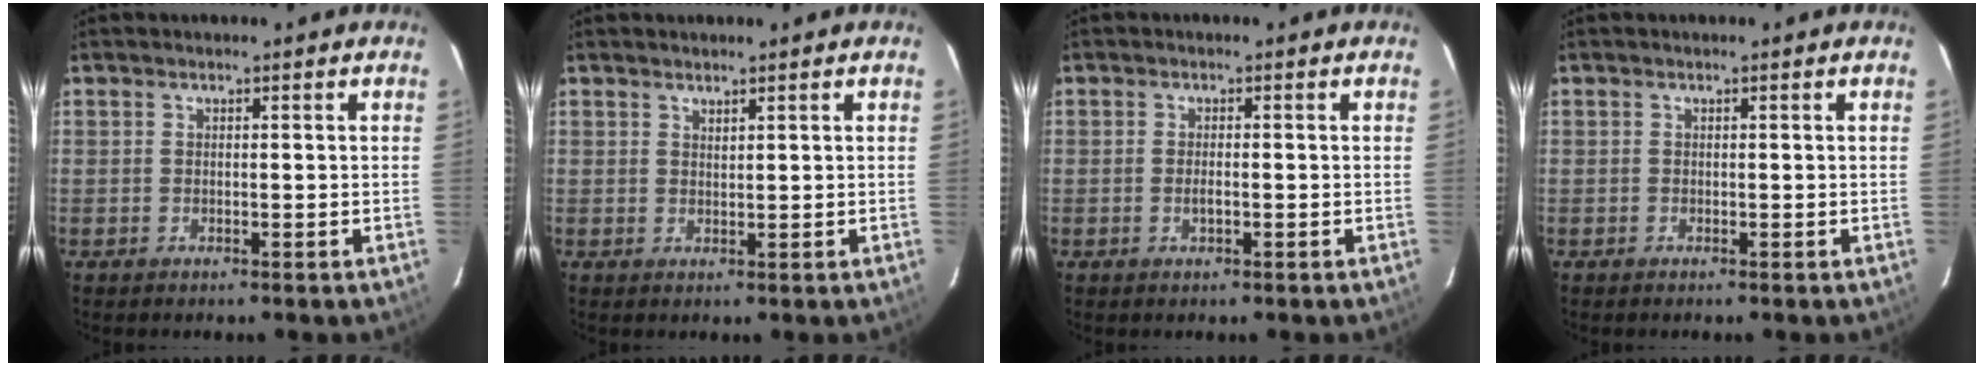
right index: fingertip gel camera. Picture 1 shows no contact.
{"total": 1.0, "force": [0.9, 0.1, 0.2], "torque": [-0.004, 0.000, 0.018]}
{"total": 1.4, "force": [-0.5, 0.5, 1.3], "torque": [-0.025, -0.002, -0.009]}
{"total": 0.0}